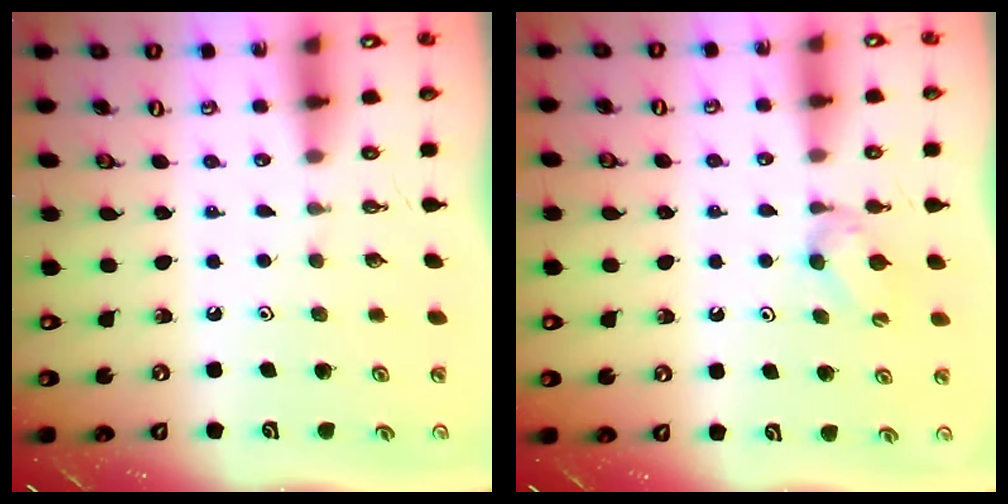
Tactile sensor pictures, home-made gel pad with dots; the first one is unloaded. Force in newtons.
{"total": 4.0, "press": 3.9, "slide": 0.7}